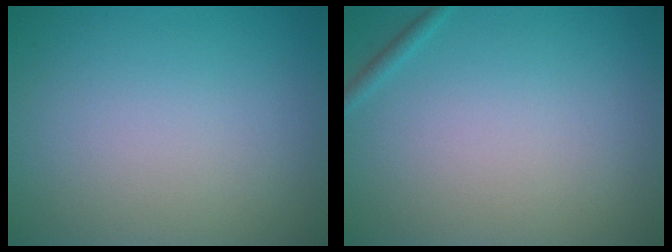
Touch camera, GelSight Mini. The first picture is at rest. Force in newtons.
{"total": 0.7, "press": 0.7, "slide": 0.0}